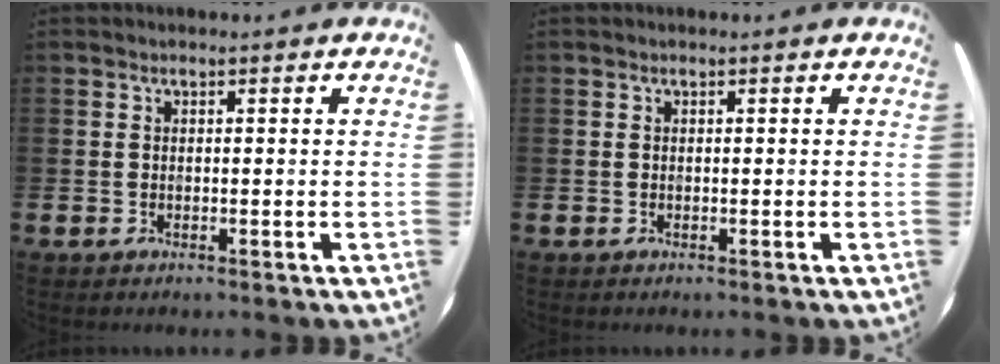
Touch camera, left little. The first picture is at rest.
{"total": 0.0}